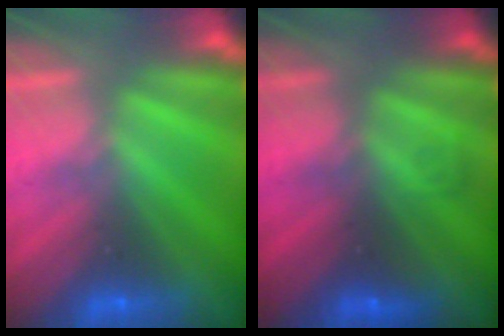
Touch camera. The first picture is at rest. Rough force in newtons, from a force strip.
{"total": 1.7}